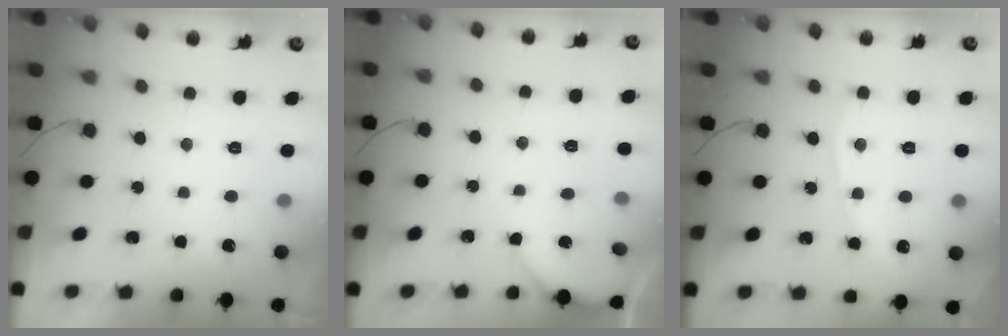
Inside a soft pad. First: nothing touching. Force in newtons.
{"total": 2.1, "press": 2.1, "slide": 0.2}
{"total": 5.4, "press": 5.3, "slide": 0.9}